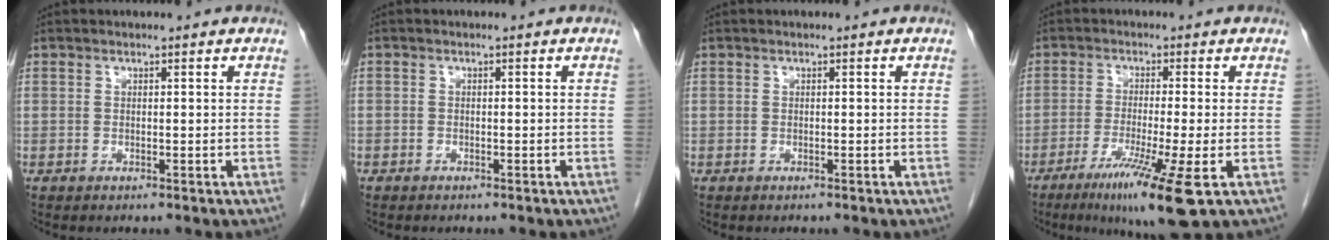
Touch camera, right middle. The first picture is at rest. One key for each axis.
{"total": 0.8, "fx": -0.5, "fy": 0.5, "fz": 0.0, "tx": -0.009, "ty": 0.003, "tz": -0.011}
{"total": 0.0}
{"total": 10.5, "fx": -5.3, "fy": -0.6, "fz": 9.1, "tx": -0.160, "ty": -0.034, "tz": -0.087}